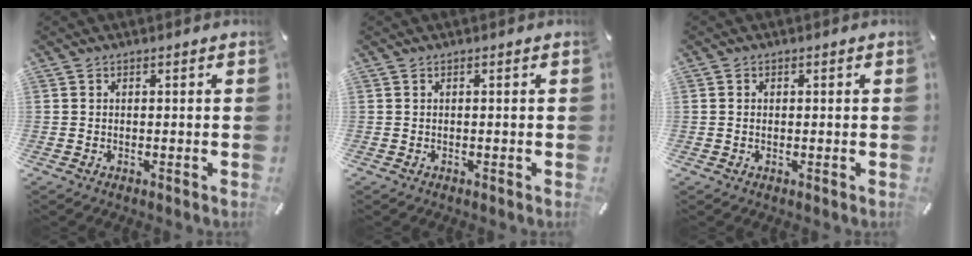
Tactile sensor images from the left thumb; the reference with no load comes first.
{"total": 0.0}
{"total": 1.2, "force": [0.0, 0.9, 0.7], "torque": [-0.016, 0.004, -0.002]}